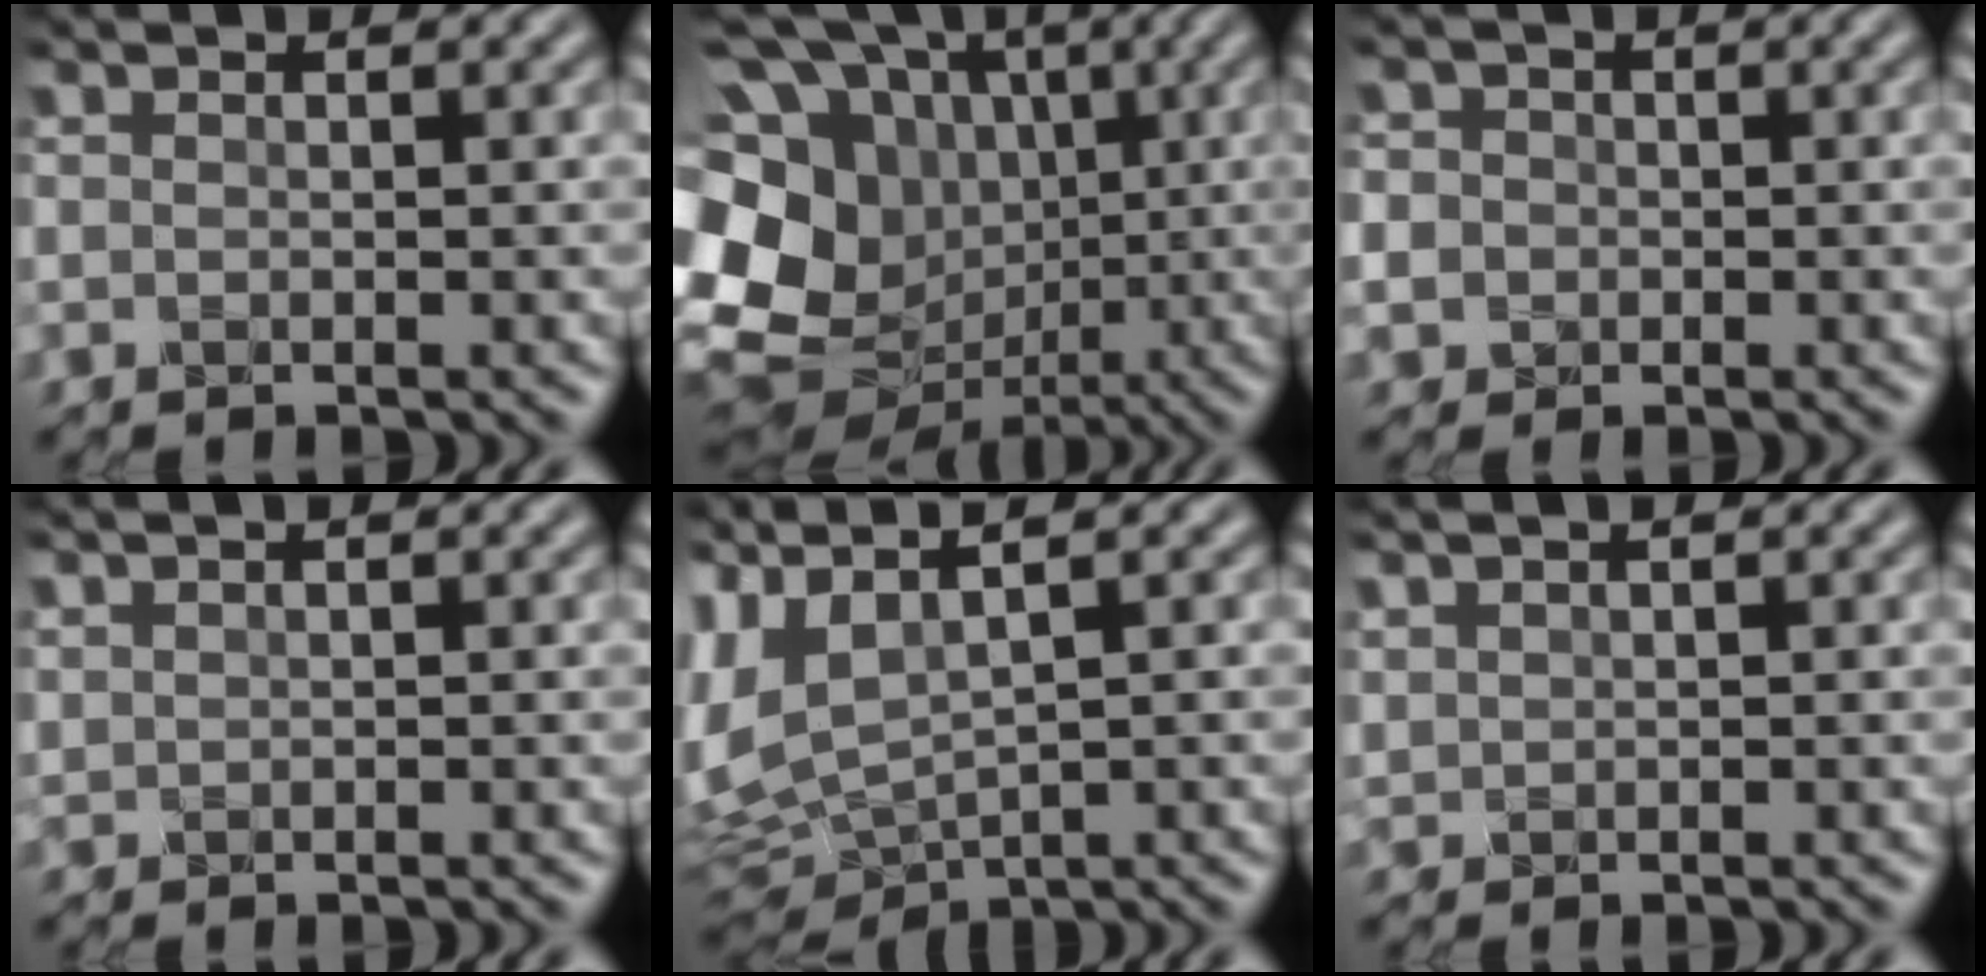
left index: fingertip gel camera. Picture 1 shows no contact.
{"total": 21.9, "force": [-1.7, 19.6, 9.7], "torque": [-0.250, 0.025, -0.068]}
{"total": 6.2, "force": [0.4, 5.8, 2.1], "torque": [-0.054, 0.027, -0.026]}
{"total": 0.8, "force": [0.8, 0.1, 0.1], "torque": [-0.006, 0.006, 0.019]}
{"total": 7.8, "force": [1.8, 3.2, 6.8], "torque": [-0.193, 0.002, 0.050]}
{"total": 1.1, "force": [1.0, 0.3, 0.2], "torque": [-0.010, 0.008, 0.025]}